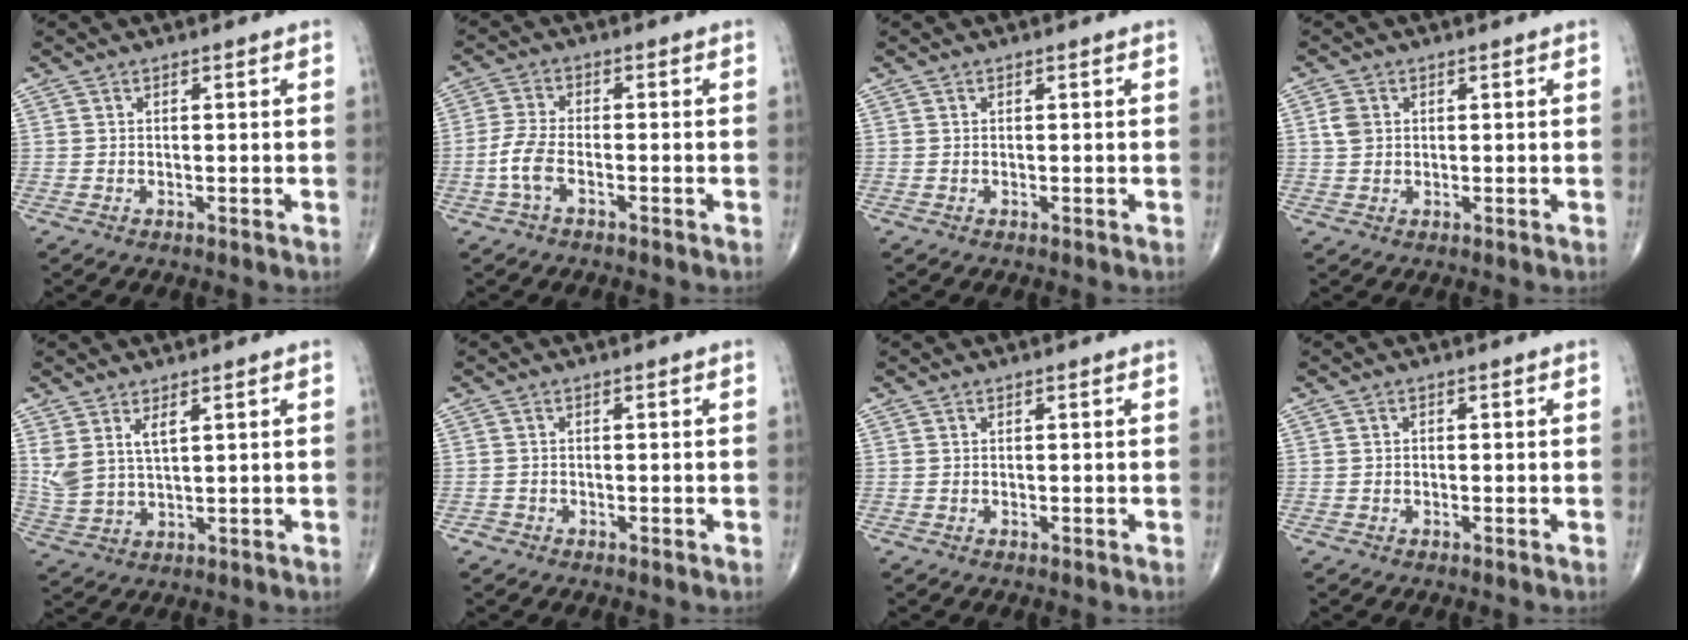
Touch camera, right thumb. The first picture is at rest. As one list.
[{"total": 4.9, "force": [-1.9, 2.3, 3.9], "torque": [-0.092, 0.017, -0.041]}, {"total": 0.0}, {"total": 2.7, "force": [0.6, 2.1, 1.6], "torque": [-0.030, 0.003, 0.013]}, {"total": 6.0, "force": [2.8, 2.6, 4.6], "torque": [-0.101, -0.014, 0.068]}, {"total": 0.9, "force": [-0.6, 0.6, 0.2], "torque": [0.004, 0.002, -0.015]}, {"total": 0.0}, {"total": 0.6, "force": [-0.1, 0.4, 0.3], "torque": [-0.005, 0.002, -0.003]}]